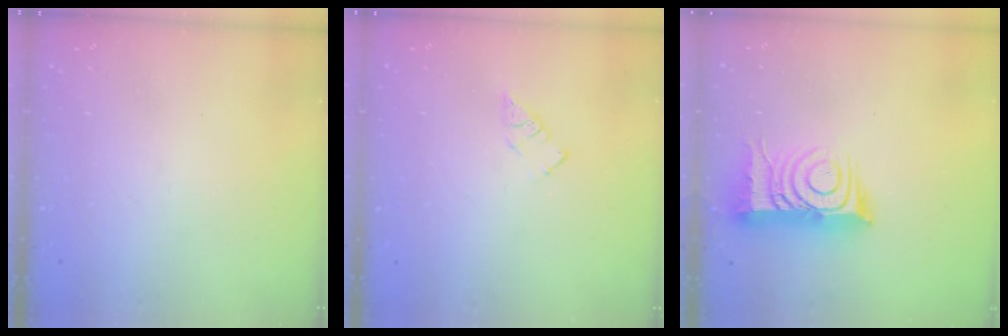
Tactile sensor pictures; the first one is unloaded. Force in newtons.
{"total": 3.3, "press": 3.3, "slide": 0.3}
{"total": 14.0, "press": 14.0, "slide": 1.0}